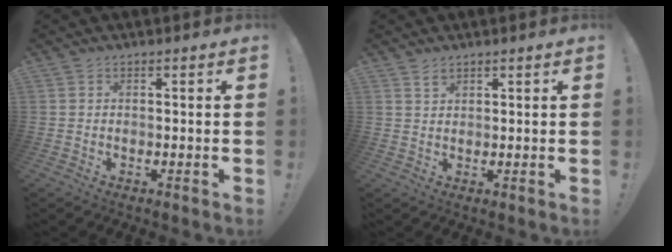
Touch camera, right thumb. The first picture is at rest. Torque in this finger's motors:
{"motor_torque": [-0.23, 0.22, 0.17, 0.09, -0.12]}